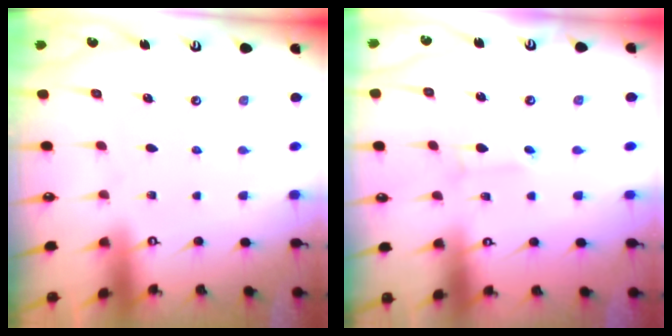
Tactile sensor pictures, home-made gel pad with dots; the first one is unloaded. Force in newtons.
{"total": 2.0, "press": 2.0, "slide": 0.2}